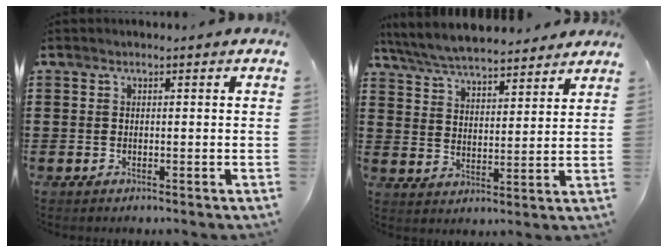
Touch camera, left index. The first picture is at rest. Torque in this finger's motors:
{"motor_torque": [0.99, -1.14, 0.46, 0.21]}